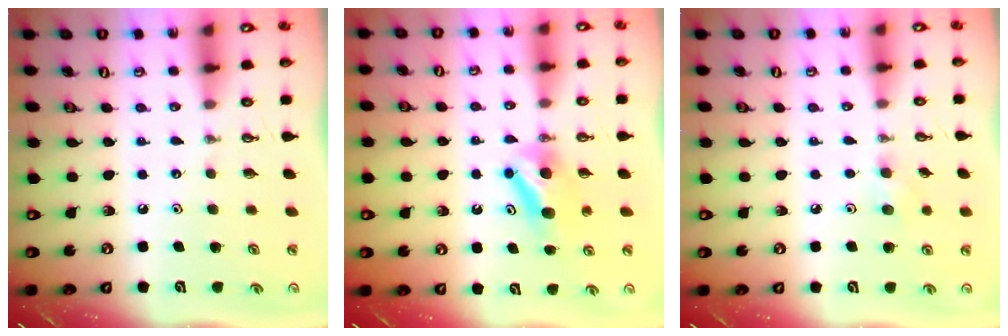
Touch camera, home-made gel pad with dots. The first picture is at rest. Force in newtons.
{"total": 8.1, "press": 7.9, "slide": 1.6}
{"total": 7.6, "press": 5.5, "slide": 5.2}